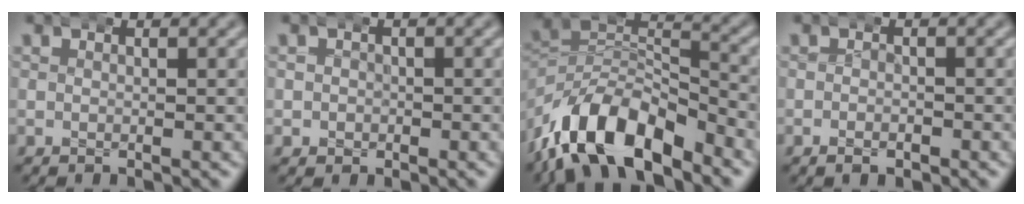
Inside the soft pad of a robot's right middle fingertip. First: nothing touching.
{"total": 1.1, "force": [-0.2, 1.1, -0.2], "torque": [0.005, 0.000, -0.003]}
{"total": 9.8, "force": [-4.9, 5.9, 6.1], "torque": [-0.111, -0.033, -0.071]}
{"total": 1.4, "force": [-0.9, 0.9, 0.6], "torque": [-0.008, -0.002, -0.015]}